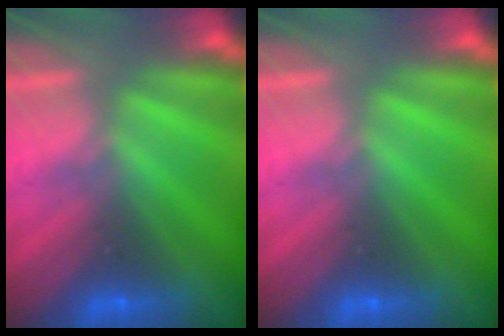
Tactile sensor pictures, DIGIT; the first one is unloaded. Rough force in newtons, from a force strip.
{"total": 0.0}